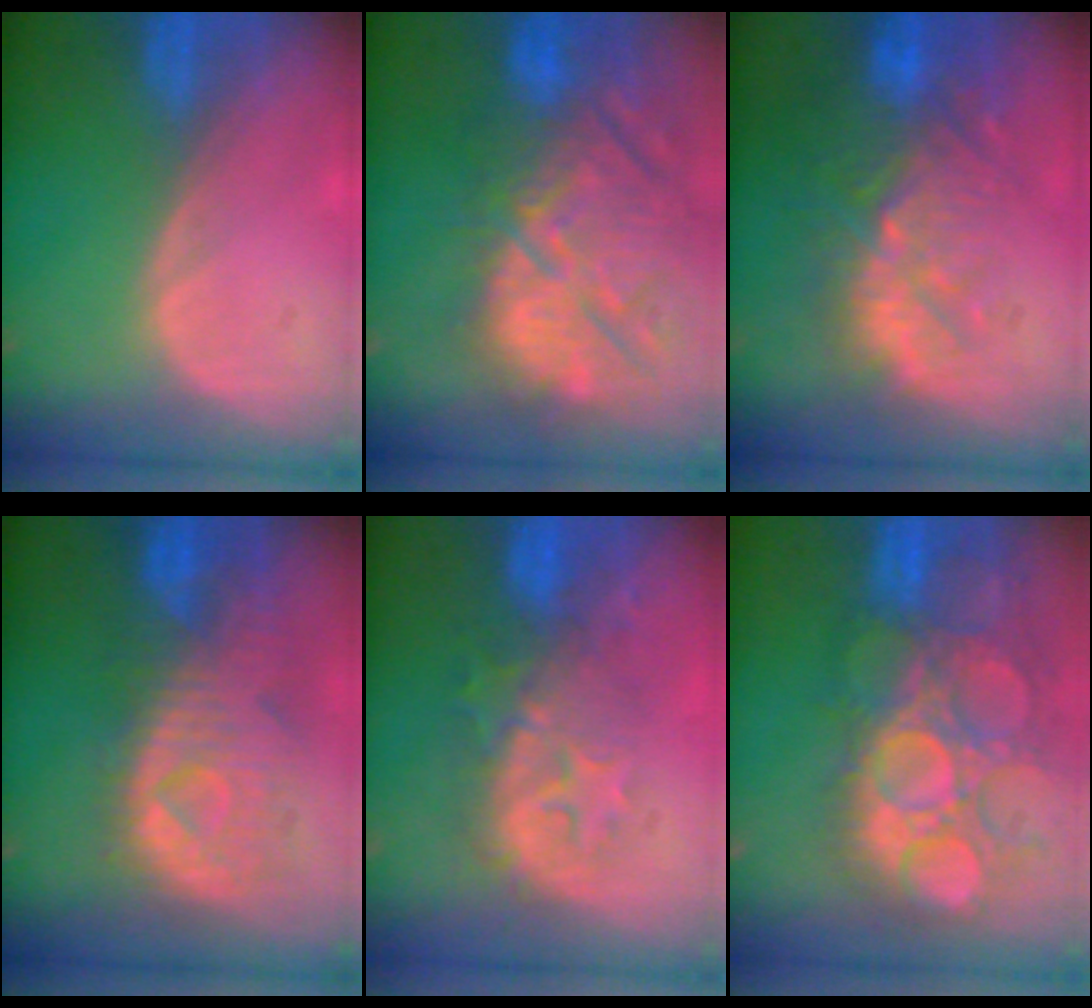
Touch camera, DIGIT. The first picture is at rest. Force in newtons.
{"total": 14.8, "press": 12.9, "slide": 7.3}
{"total": 11.2, "press": 9.9, "slide": 5.4}
{"total": 10.9, "press": 9.6, "slide": 5.2}
{"total": 8.4, "press": 8.3, "slide": 1.4}
{"total": 14.4, "press": 12.7, "slide": 6.8}